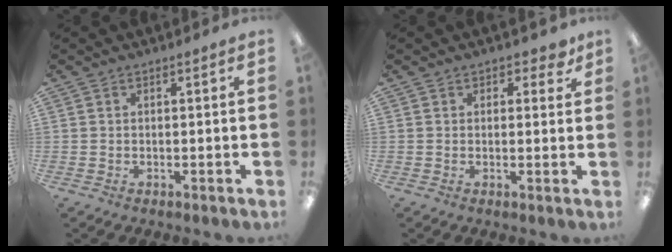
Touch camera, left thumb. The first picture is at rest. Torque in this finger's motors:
{"motor_torque": [-0.06, -0.02, -0.42, -0.01, -0.04]}